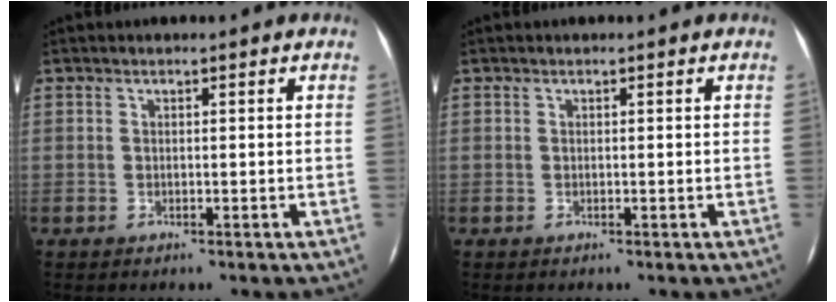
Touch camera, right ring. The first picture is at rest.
{"total": 0.0}